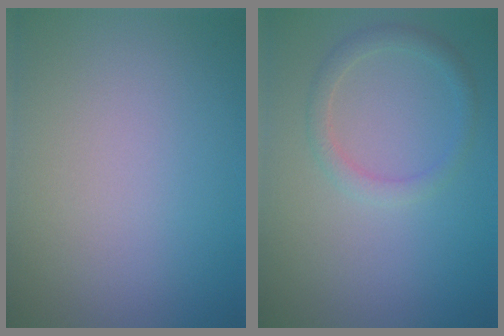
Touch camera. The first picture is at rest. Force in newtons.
{"total": 1.8, "press": 1.8, "slide": 0.0}